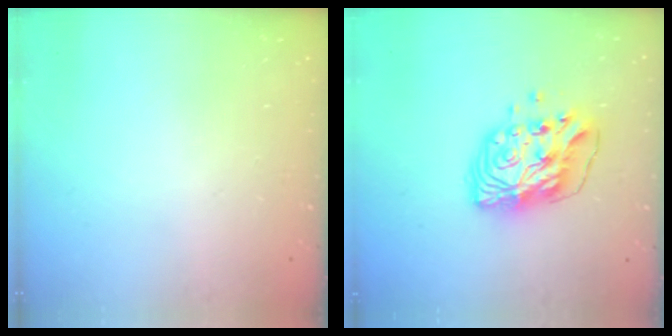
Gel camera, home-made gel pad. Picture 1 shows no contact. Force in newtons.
{"total": 12.2, "press": 12.1, "slide": 1.2}